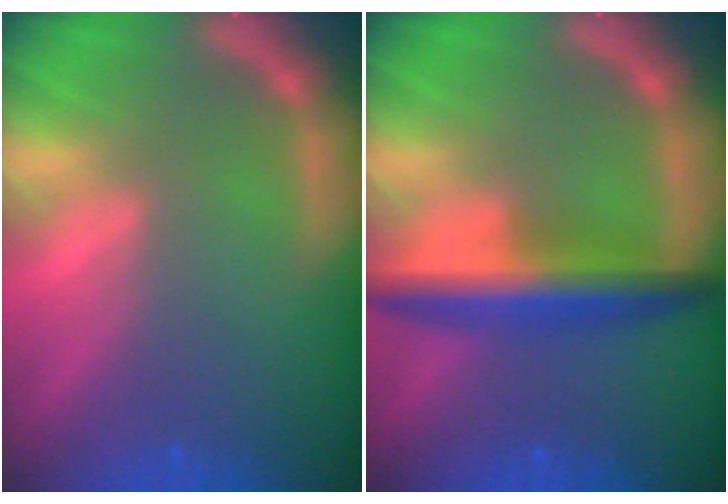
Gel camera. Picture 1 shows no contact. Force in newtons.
{"total": 6.0}